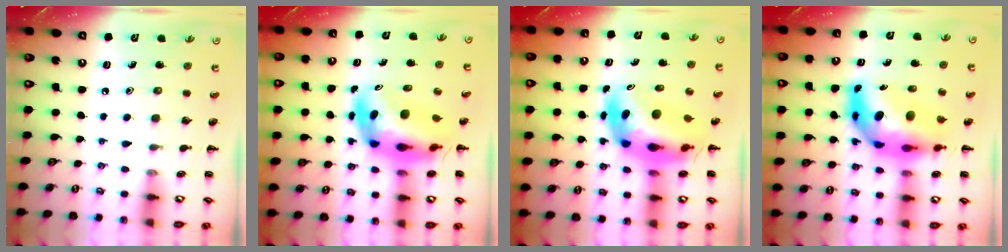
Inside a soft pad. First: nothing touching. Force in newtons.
{"total": 8.7, "press": 8.2, "slide": 3.0}
{"total": 7.7, "press": 7.2, "slide": 2.5}
{"total": 11.3, "press": 10.8, "slide": 3.4}